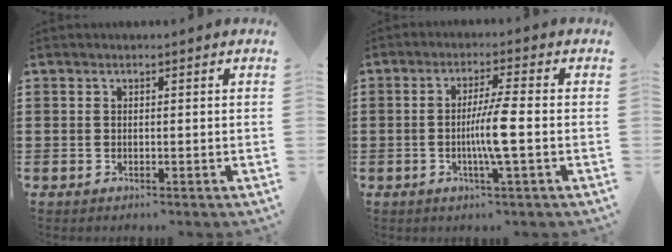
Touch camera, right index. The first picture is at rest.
{"total": 5.9, "force": [-1.1, -0.4, 5.7], "torque": [-0.114, -0.014, -0.028]}